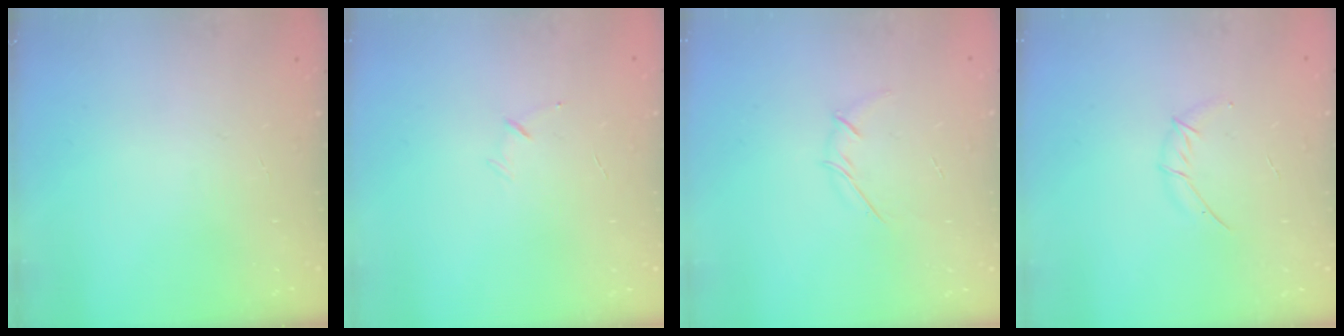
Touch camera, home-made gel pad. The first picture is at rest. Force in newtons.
{"total": 4.5, "press": 4.3, "slide": 1.3}
{"total": 3.2, "press": 3.1, "slide": 0.9}
{"total": 4.9, "press": 4.7, "slide": 1.1}